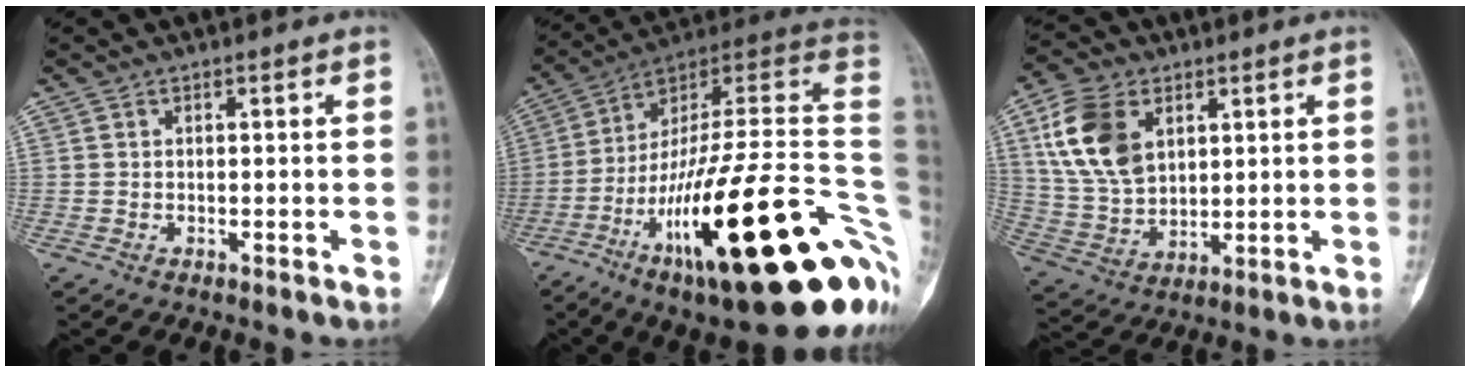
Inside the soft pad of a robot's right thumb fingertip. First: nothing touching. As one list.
[{"total": 36.2, "force": [-9.2, 9.3, 33.8], "torque": [-0.408, 0.070, -0.149]}, {"total": 14.7, "force": [5.1, 9.8, 9.6], "torque": [-0.170, -0.012, 0.108]}]